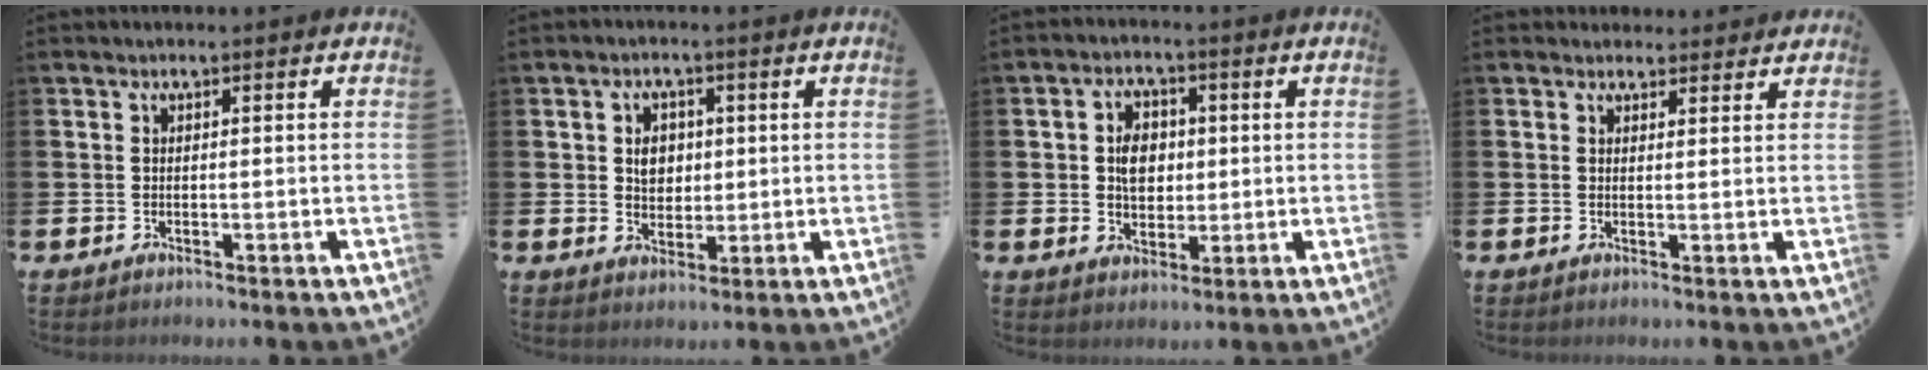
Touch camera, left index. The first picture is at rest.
{"total": 3.6, "force": [0.9, 2.8, 2.0], "torque": [-0.022, 0.003, 0.009]}
{"total": 4.8, "force": [0.8, 3.6, 3.1], "torque": [-0.053, 0.009, 0.006]}
{"total": 2.4, "force": [2.3, 0.8, -0.2], "torque": [0.007, -0.009, 0.041]}